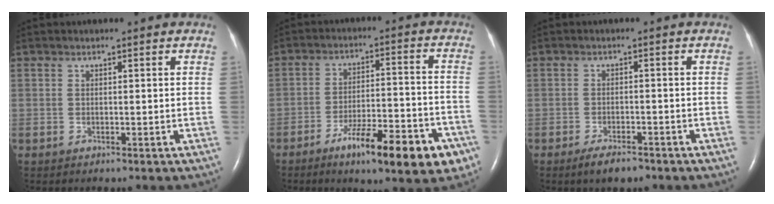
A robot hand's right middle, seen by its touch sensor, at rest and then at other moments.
{"total": 14.5, "force": [-8.4, 3.0, 11.4], "torque": [-0.133, 0.008, -0.118]}
{"total": 3.6, "force": [-2.7, 1.1, 2.2], "torque": [-0.047, -0.005, -0.042]}